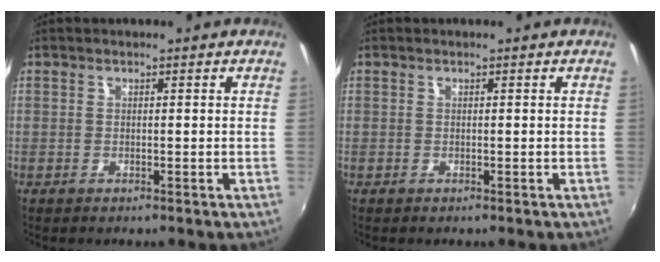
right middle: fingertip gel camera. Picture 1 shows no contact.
{"total": 0.0}